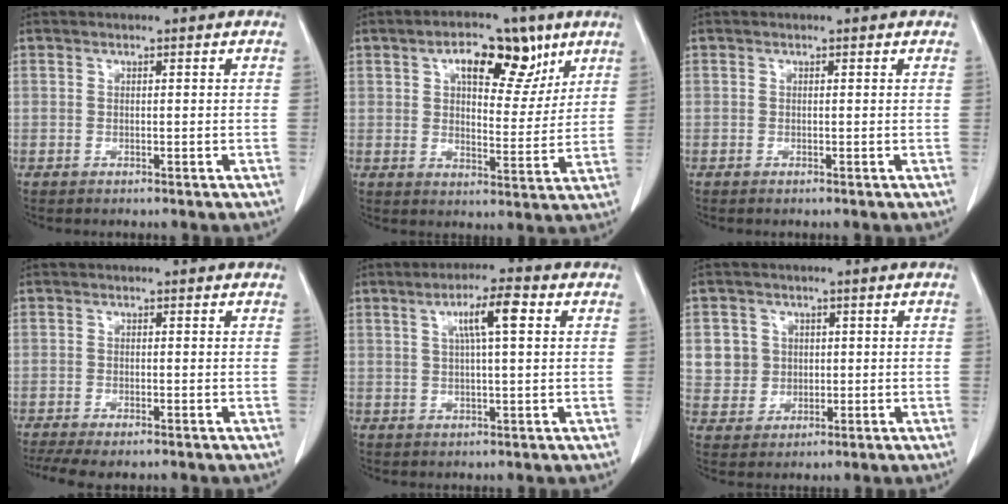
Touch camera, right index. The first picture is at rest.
{"total": 10.4, "force": [5.5, 5.0, 7.3], "torque": [-0.105, 0.014, 0.086]}
{"total": 0.0}
{"total": 6.0, "force": [-4.4, 1.9, 3.6], "torque": [-0.059, -0.006, -0.073]}
{"total": 6.1, "force": [1.9, 0.5, 5.8], "torque": [-0.102, 0.010, 0.032]}
{"total": 5.4, "force": [1.2, 5.2, 0.7], "torque": [-0.007, 0.015, 0.031]}